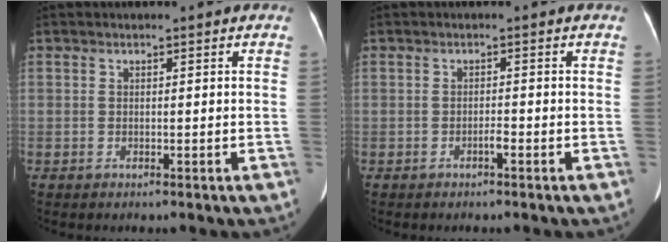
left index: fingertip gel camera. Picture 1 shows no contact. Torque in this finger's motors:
{"motor_torque": [0.13, 0.08, 0.00, 0.00]}